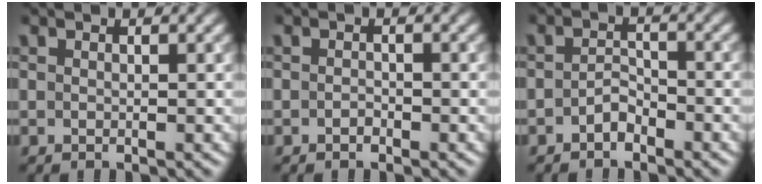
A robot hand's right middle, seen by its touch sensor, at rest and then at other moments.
{"total": 0.6, "force": [-0.4, 0.4, 0.3], "torque": [-0.006, -0.001, -0.007]}
{"total": 1.6, "force": [-1.1, 0.8, 0.8], "torque": [-0.016, 0.007, -0.023]}